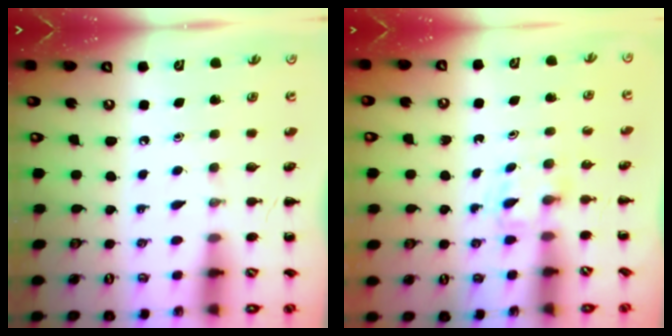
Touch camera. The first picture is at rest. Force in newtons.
{"total": 2.4, "press": 2.3, "slide": 0.9}